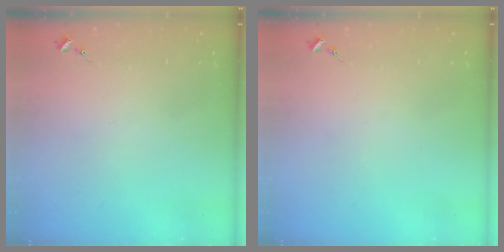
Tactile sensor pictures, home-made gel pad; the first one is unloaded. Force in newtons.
{"total": 0.0}